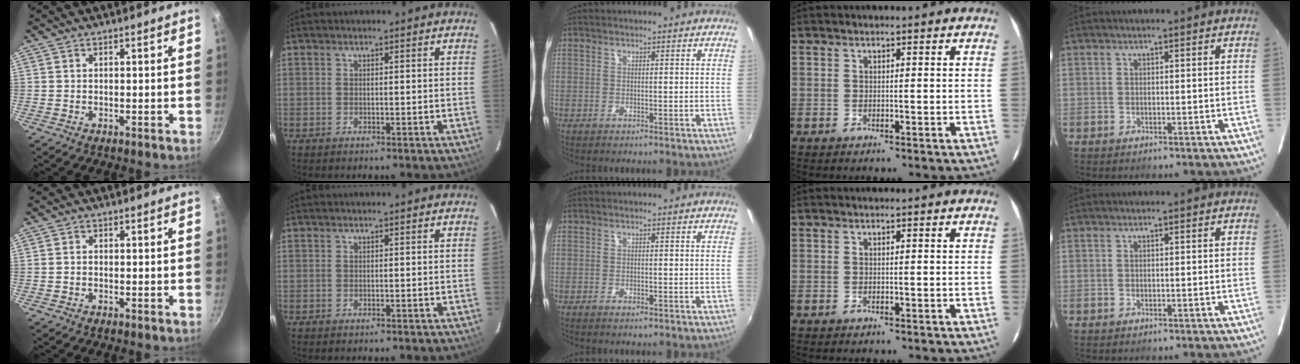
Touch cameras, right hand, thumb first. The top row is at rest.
{"thumb": {"total": 0.7, "force": [-0.3, 0.6, 0.3], "torque": [-0.007, 0.003, -0.007]}, "middle": {"total": 1.0, "force": [-0.7, 0.4, 0.6], "torque": [-0.010, -0.003, -0.012]}}